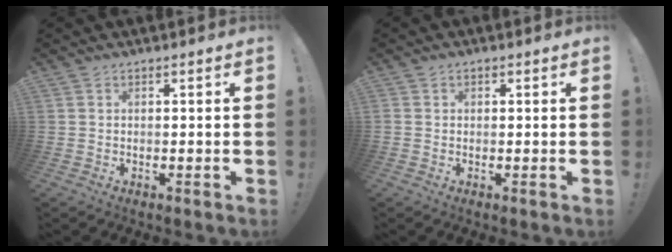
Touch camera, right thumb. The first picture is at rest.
{"total": 0.8, "force": [0.2, 0.7, 0.2], "torque": [0.003, 0.000, 0.002]}